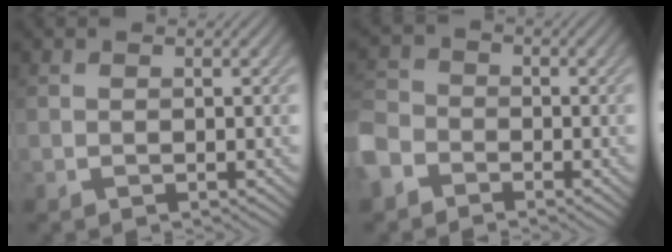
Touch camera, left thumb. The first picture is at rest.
{"total": 5.2, "force": [-3.4, 3.4, 1.8], "torque": [-0.054, -0.003, -0.088]}